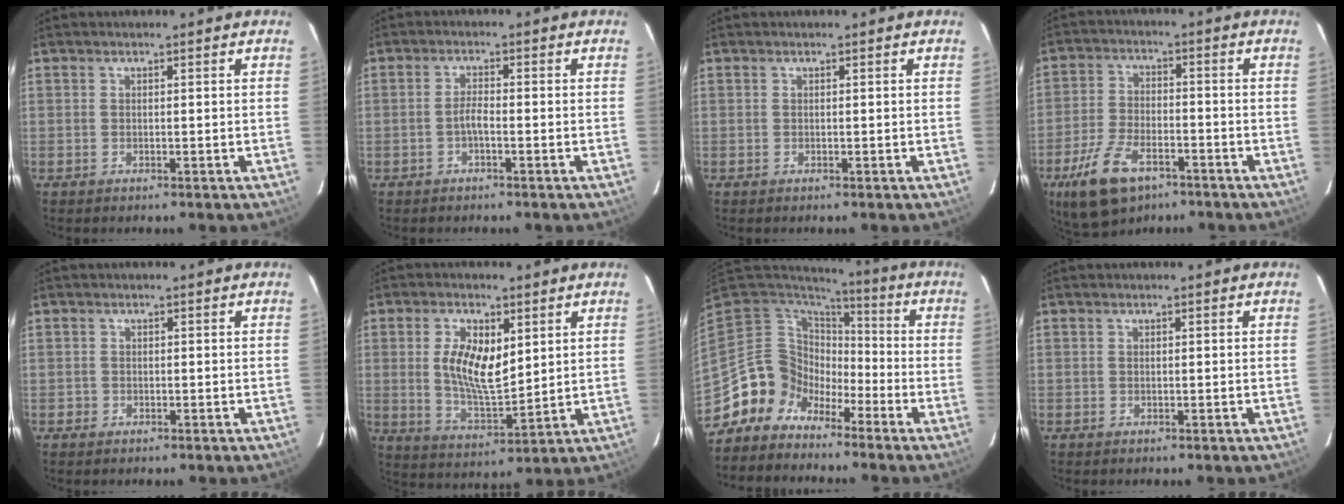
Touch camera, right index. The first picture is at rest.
{"total": 2.0, "force": [-1.0, 0.3, 1.6], "torque": [-0.034, 0.005, -0.022]}
{"total": 0.0}
{"total": 12.5, "force": [-7.5, 6.1, 7.9], "torque": [-0.182, -0.017, -0.137]}
{"total": 1.3, "force": [-0.5, 1.1, 0.0], "torque": [-0.002, 0.003, -0.007]}
{"total": 10.2, "force": [2.6, 4.7, 8.7], "torque": [-0.166, 0.000, 0.056]}
{"total": 10.8, "force": [-7.1, 8.1, 0.3], "torque": [-0.029, 0.039, -0.140]}
{"total": 0.0}